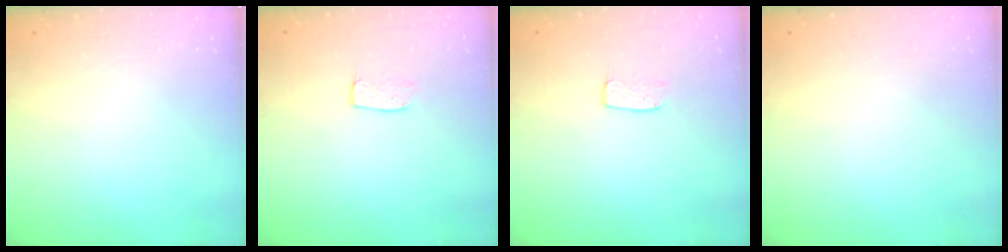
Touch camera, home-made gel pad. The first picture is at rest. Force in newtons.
{"total": 4.0, "press": 4.0, "slide": 0.3}
{"total": 4.0, "press": 4.0, "slide": 0.3}
{"total": 0.5, "press": 0.5, "slide": 0.1}